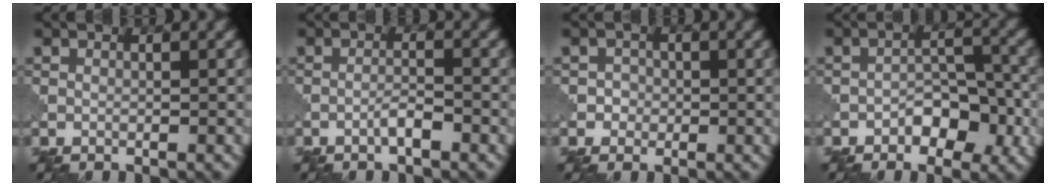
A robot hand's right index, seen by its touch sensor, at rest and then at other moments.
{"total": 1.8, "force": [-1.1, 0.2, 1.4], "torque": [-0.024, 0.007, -0.024]}
{"total": 1.3, "force": [-0.3, 1.3, 0.2], "torque": [0.016, 0.001, -0.009]}
{"total": 4.0, "force": [-2.1, 2.1, 2.7], "torque": [-0.033, 0.009, -0.029]}